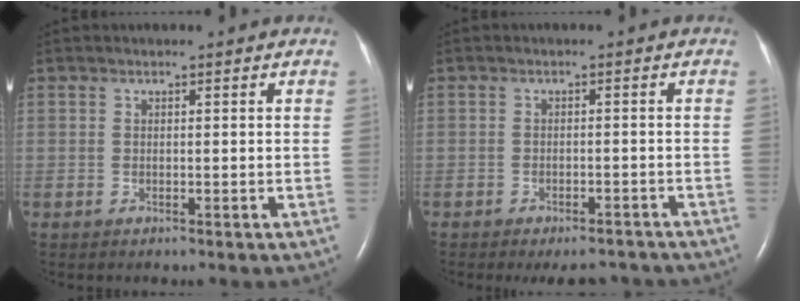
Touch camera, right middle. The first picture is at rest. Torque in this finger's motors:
{"motor_torque": [0.35, -0.34, 0.11, 0.03]}